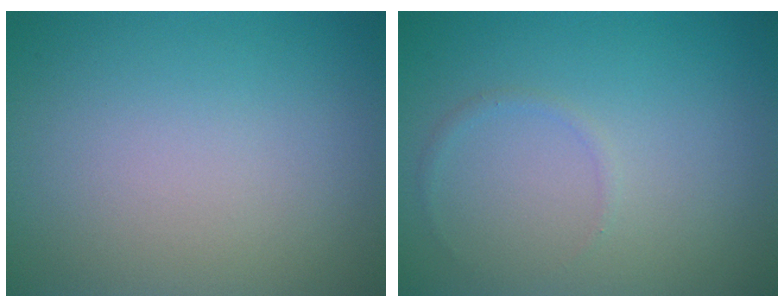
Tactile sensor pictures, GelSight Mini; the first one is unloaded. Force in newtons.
{"total": 0.6, "press": 0.6, "slide": 0.0}